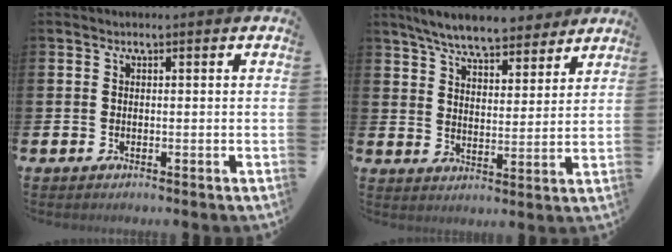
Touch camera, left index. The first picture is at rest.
{"total": 7.6, "force": [7.1, 1.5, 2.3], "torque": [-0.061, -0.037, 0.125]}